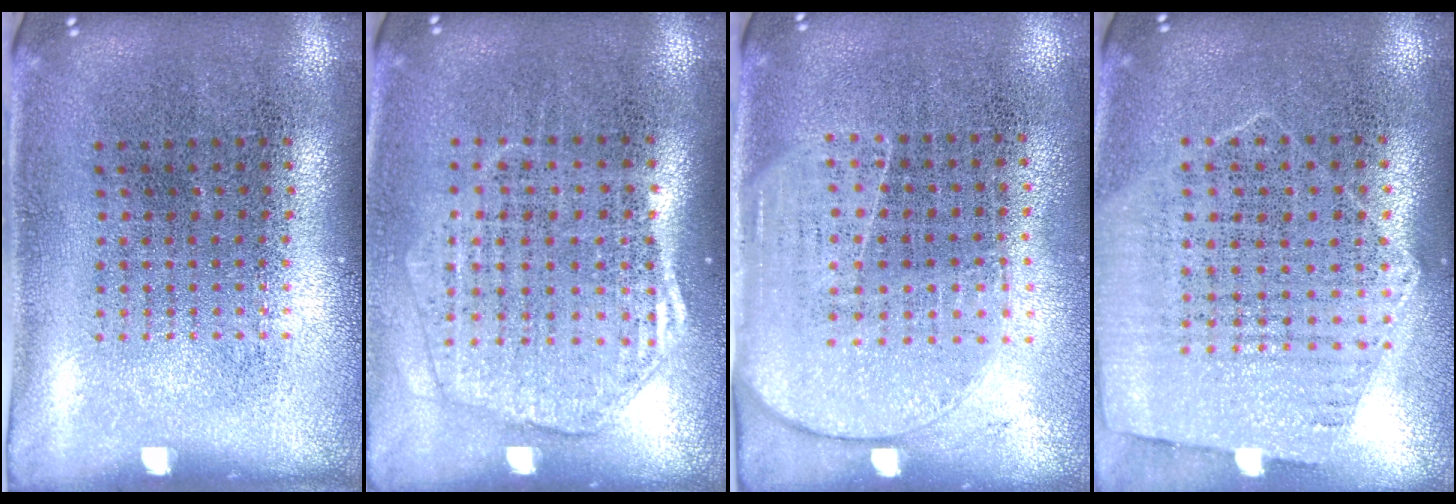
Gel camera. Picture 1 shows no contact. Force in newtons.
{"total": 1.7, "press": 1.6, "slide": 0.7}
{"total": 1.8, "press": 1.5, "slide": 0.9}
{"total": 1.1, "press": 1.0, "slide": 0.4}